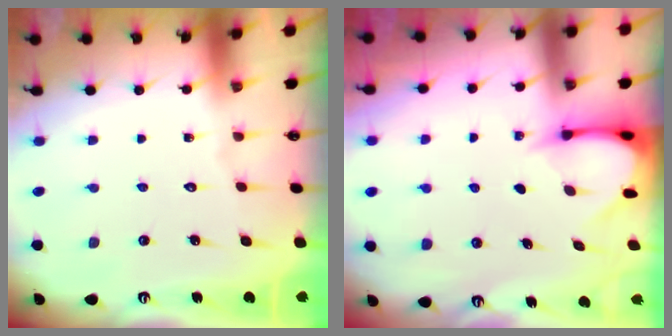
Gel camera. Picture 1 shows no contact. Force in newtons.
{"total": 3.6, "press": 3.6, "slide": 0.3}